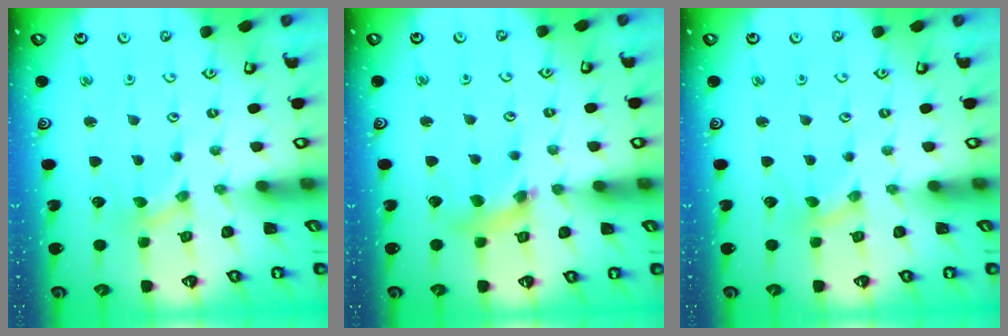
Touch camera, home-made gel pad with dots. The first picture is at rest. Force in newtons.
{"total": 6.9, "press": 6.8, "slide": 0.8}
{"total": 0.0}